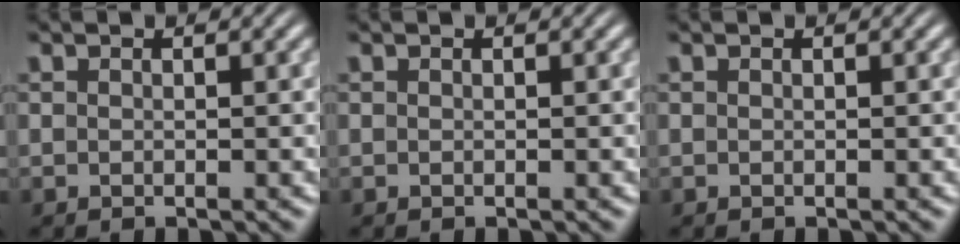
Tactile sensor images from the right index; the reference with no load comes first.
{"total": 0.0}
{"total": 0.0}